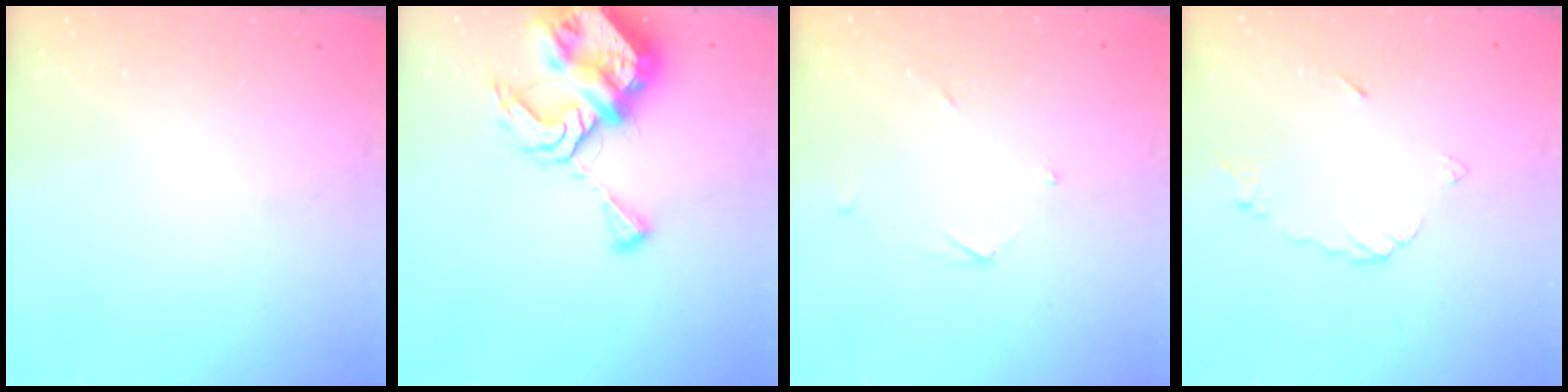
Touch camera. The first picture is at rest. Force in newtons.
{"total": 13.6, "press": 13.5, "slide": 1.6}
{"total": 3.0, "press": 3.0, "slide": 0.3}
{"total": 5.8, "press": 5.8, "slide": 0.3}